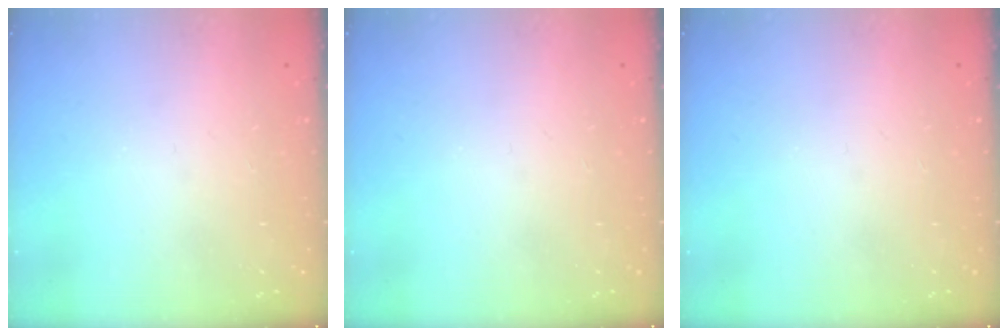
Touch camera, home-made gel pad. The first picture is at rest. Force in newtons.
{"total": 0.0}
{"total": 0.0}